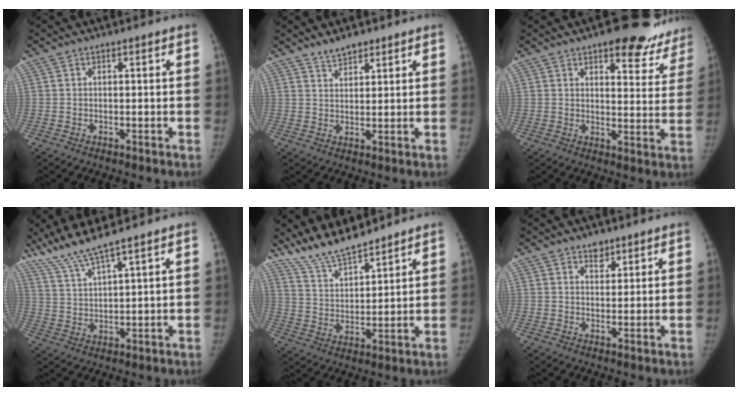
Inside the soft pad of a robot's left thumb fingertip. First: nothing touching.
{"total": 0.9, "force": [0.8, 0.1, 0.3], "torque": [-0.006, 0.000, 0.015]}
{"total": 15.3, "force": [11.8, 6.6, 7.2], "torque": [-0.021, -0.066, 0.125]}
{"total": 8.4, "force": [6.8, 0.0, 4.8], "torque": [-0.103, -0.029, 0.144]}
{"total": 10.1, "force": [9.2, 2.0, 3.5], "torque": [-0.053, -0.044, 0.179]}
{"total": 2.8, "force": [1.9, 1.8, 1.0], "torque": [0.003, -0.013, 0.029]}